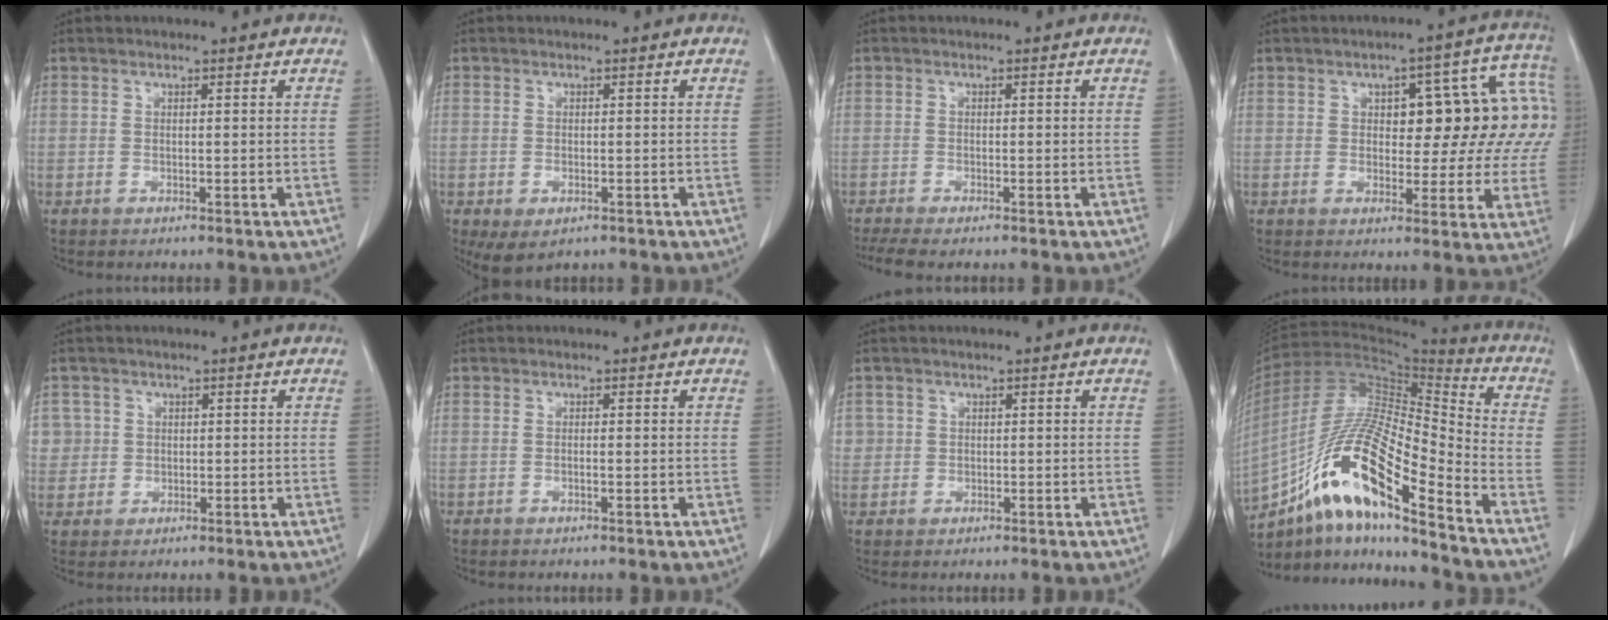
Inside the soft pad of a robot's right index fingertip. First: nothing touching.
{"total": 4.2, "force": [-2.2, 2.4, 2.7], "torque": [-0.047, -0.009, -0.027]}
{"total": 3.9, "force": [-3.0, 0.8, 2.3], "torque": [-0.045, -0.010, -0.051]}
{"total": 14.0, "force": [2.6, 6.1, 12.4], "torque": [-0.134, 0.044, 0.029]}
{"total": 4.6, "force": [1.1, 4.4, -0.1], "torque": [0.015, 0.012, 0.024]}
{"total": 0.5, "force": [-0.1, 0.0, 0.5], "torque": [-0.011, 0.000, -0.002]}
{"total": 2.2, "force": [0.4, 2.2, 0.1], "torque": [0.015, 0.003, 0.005]}
{"total": 18.9, "force": [-11.5, 2.5, 14.8], "torque": [-0.291, -0.002, -0.206]}